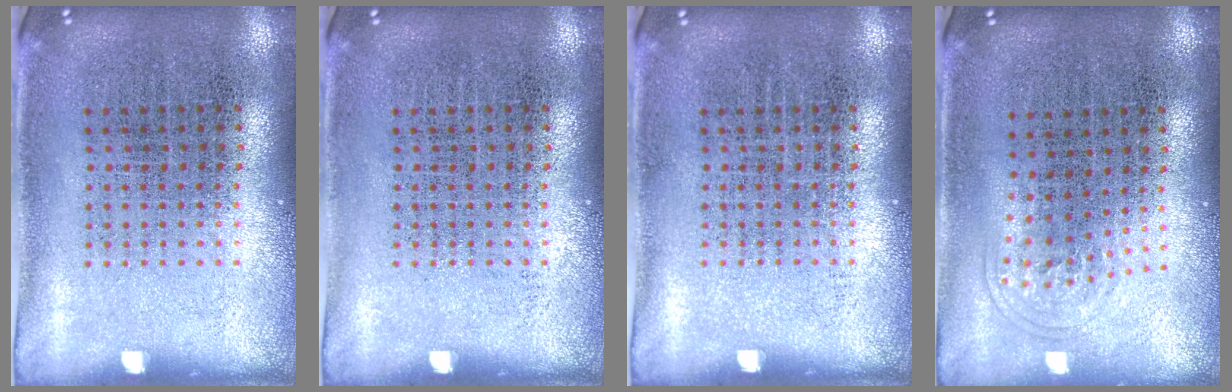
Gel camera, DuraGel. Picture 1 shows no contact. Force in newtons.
{"total": 0.0}
{"total": 0.0}
{"total": 1.0, "press": 0.7, "slide": 0.7}